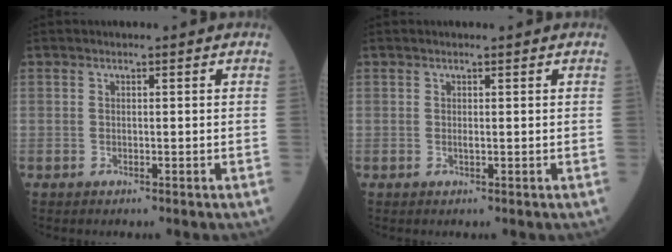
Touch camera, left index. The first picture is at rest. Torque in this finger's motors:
{"motor_torque": [0.30, -0.06, 0.00, 0.00]}